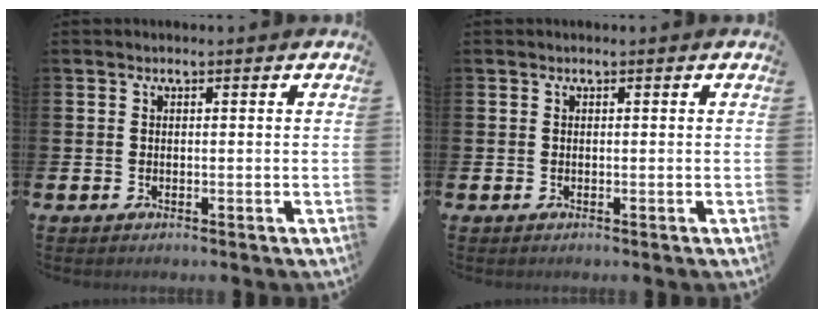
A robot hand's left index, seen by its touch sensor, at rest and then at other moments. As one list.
[{"total": 0.0}]